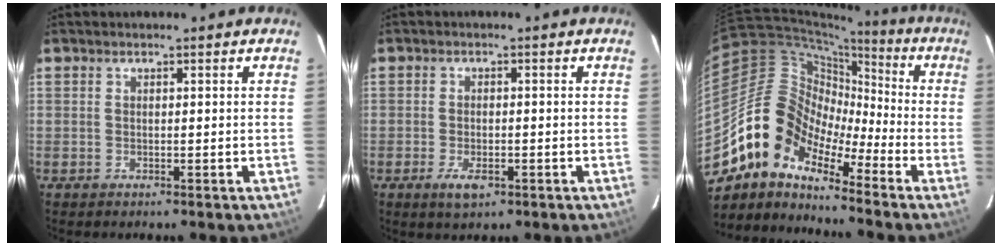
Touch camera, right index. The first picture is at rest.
{"total": 4.1, "force": [-1.9, 2.0, 3.0], "torque": [-0.064, -0.008, -0.031]}
{"total": 12.9, "force": [-9.3, 6.4, 6.1], "torque": [-0.102, 0.021, -0.203]}